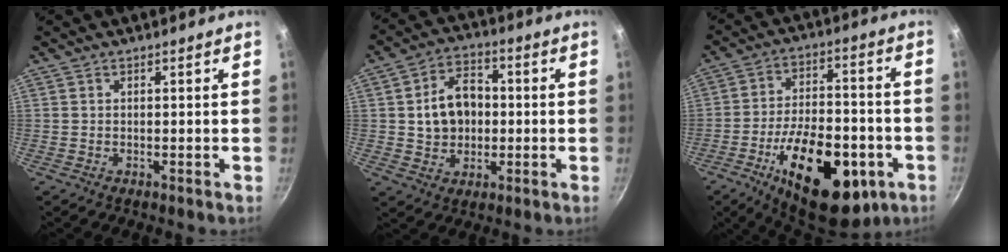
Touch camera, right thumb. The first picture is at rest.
{"total": 10.5, "force": [0.3, 8.1, 6.7], "torque": [-0.085, 0.020, 0.004]}
{"total": 24.1, "force": [-9.5, 12.1, 18.6], "torque": [-0.250, 0.033, -0.133]}